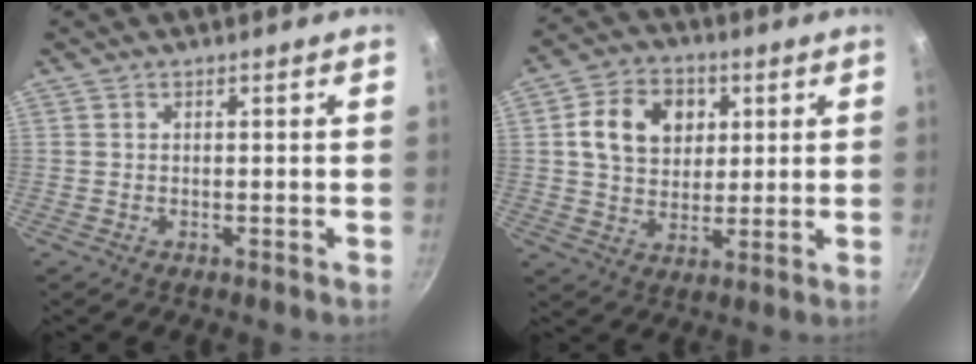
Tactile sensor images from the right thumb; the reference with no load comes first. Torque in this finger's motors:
{"motor_torque": [-0.65, 0.92, 0.15, -0.13, 0.20]}